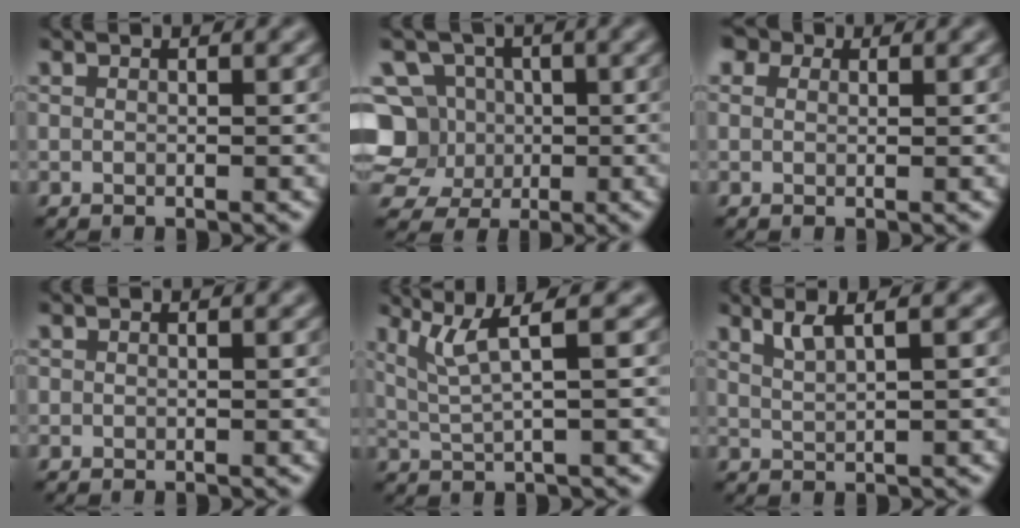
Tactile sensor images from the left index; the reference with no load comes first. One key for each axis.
{"total": 7.6, "fx": -0.2, "fy": 7.2, "fz": 2.6, "tx": -0.058, "ty": 0.039, "tz": -0.033}
{"total": 2.2, "fx": 1.4, "fy": 1.4, "fz": 0.9, "tx": -0.015, "ty": 0.001, "tz": 0.000}
{"total": 0.0}
{"total": 3.7, "fx": 1.7, "fy": 0.5, "fz": 3.2, "tx": -0.062, "ty": 0.001, "tz": 0.041}
{"total": 2.3, "fx": 1.3, "fy": 0.5, "fz": 1.7, "tx": -0.027, "ty": 0.004, "tz": 0.026}